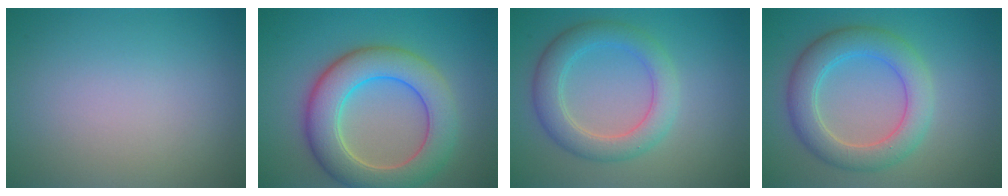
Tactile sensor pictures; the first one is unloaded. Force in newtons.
{"total": 7.9, "press": 7.9, "slide": 0.5}
{"total": 4.3, "press": 4.3, "slide": 0.1}
{"total": 5.3, "press": 5.3, "slide": 0.0}